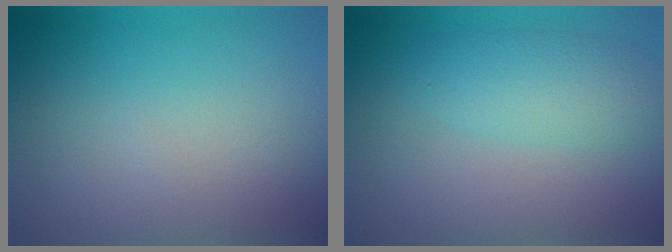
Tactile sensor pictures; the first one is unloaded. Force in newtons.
{"total": 3.2, "press": 3.2, "slide": 0.0}